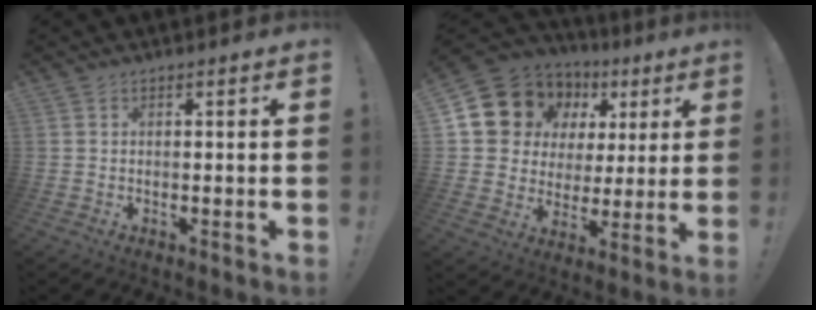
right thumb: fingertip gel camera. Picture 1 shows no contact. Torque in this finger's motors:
{"motor_torque": [1.60, 2.54, 0.50, -0.21, 0.01]}